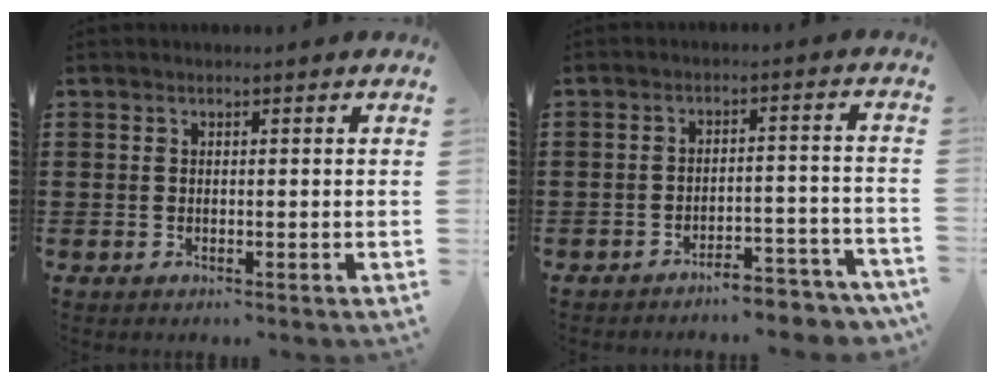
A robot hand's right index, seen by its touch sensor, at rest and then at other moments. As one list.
[{"total": 4.5, "force": [-4.4, 0.3, 1.0], "torque": [-0.020, 0.001, -0.089]}]